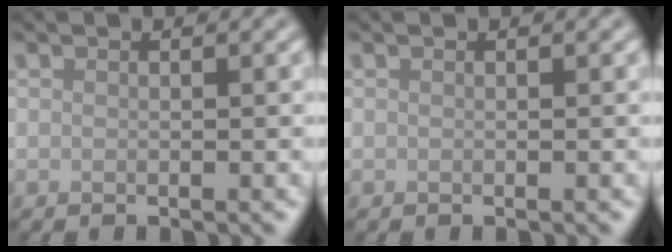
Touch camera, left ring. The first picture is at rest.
{"total": 0.0}